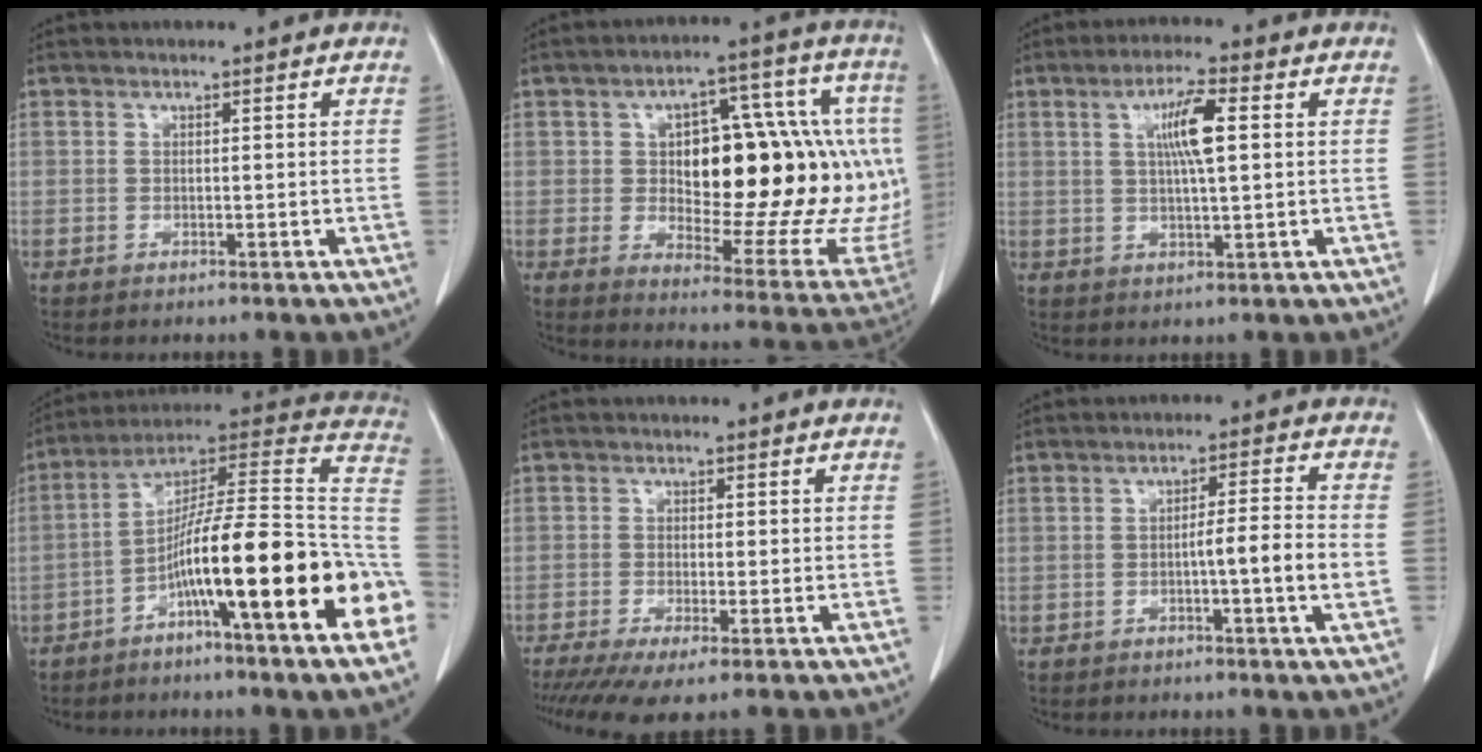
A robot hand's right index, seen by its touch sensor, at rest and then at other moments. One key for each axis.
{"total": 29.2, "fx": 2.4, "fy": 11.8, "fz": 26.5, "tx": -0.305, "ty": 0.052, "tz": 0.068}
{"total": 6.7, "fx": 1.6, "fy": 0.7, "fz": 6.4, "tx": -0.117, "ty": 0.005, "tz": 0.030}
{"total": 25.8, "fx": -8.7, "fy": 0.9, "fz": 24.2, "tx": -0.288, "ty": 0.014, "tz": -0.145}
{"total": 5.7, "fx": -3.3, "fy": 1.1, "fz": 4.6, "tx": -0.077, "ty": -0.015, "tz": -0.056}
{"total": 5.7, "fx": -1.2, "fy": -0.5, "fz": 5.5, "tx": -0.083, "ty": 0.004, "tz": -0.019}